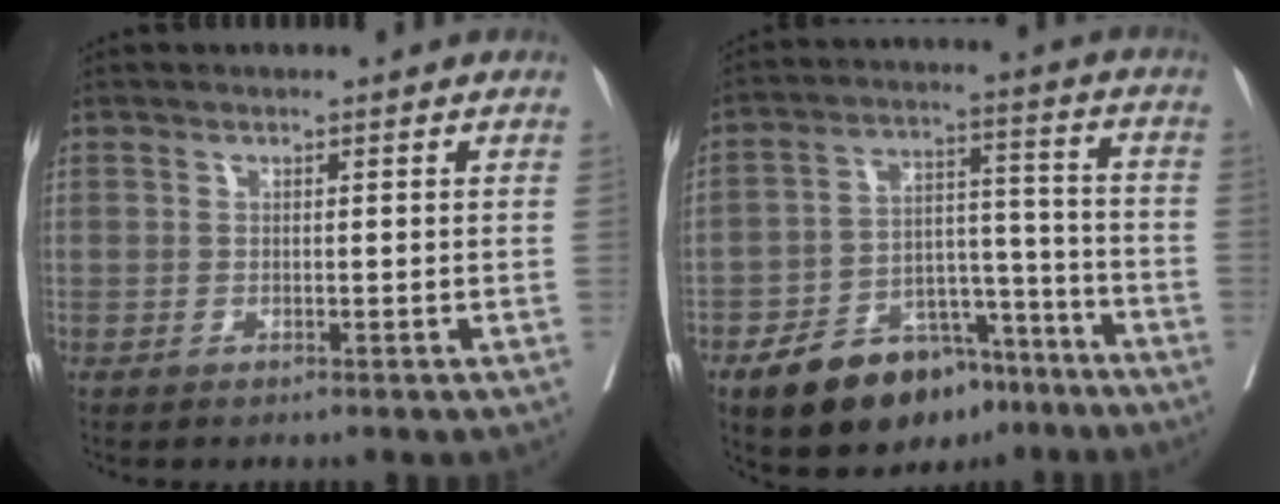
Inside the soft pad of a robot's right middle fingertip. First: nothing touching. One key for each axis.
{"total": 13.4, "fx": -9.3, "fy": 6.8, "fz": 6.8, "tx": -0.100, "ty": 0.024, "tz": -0.145}